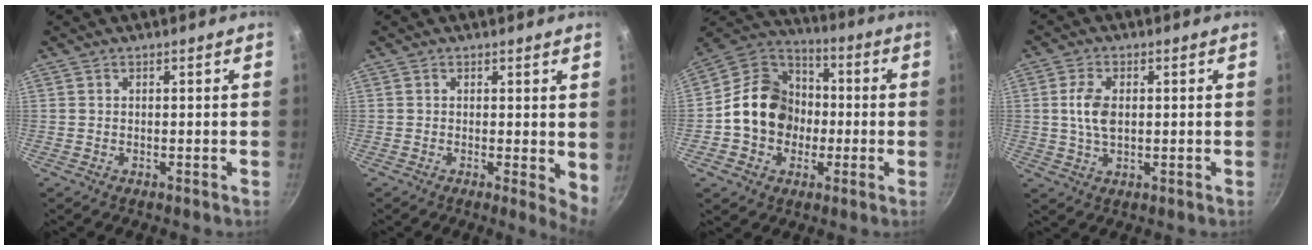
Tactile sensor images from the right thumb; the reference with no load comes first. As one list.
[{"total": 4.3, "force": [0.4, 1.5, 4.0], "torque": [-0.048, -0.008, 0.003]}, {"total": 15.8, "force": [-1.5, 13.4, 8.3], "torque": [-0.111, 0.043, -0.035]}, {"total": 5.8, "force": [0.6, 3.3, 4.7], "torque": [-0.089, 0.002, 0.011]}]